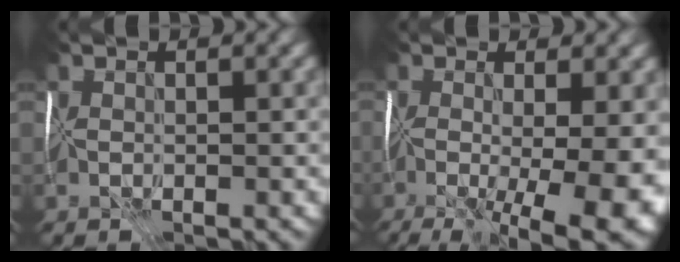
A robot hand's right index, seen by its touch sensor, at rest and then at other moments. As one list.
[{"total": 13.3, "force": [-2.9, 4.7, 12.1], "torque": [-0.168, -0.035, -0.014]}]